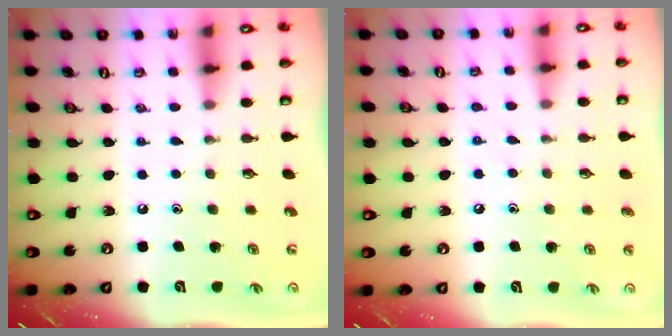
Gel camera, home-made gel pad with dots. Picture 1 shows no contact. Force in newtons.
{"total": 5.2, "press": 5.1, "slide": 0.6}